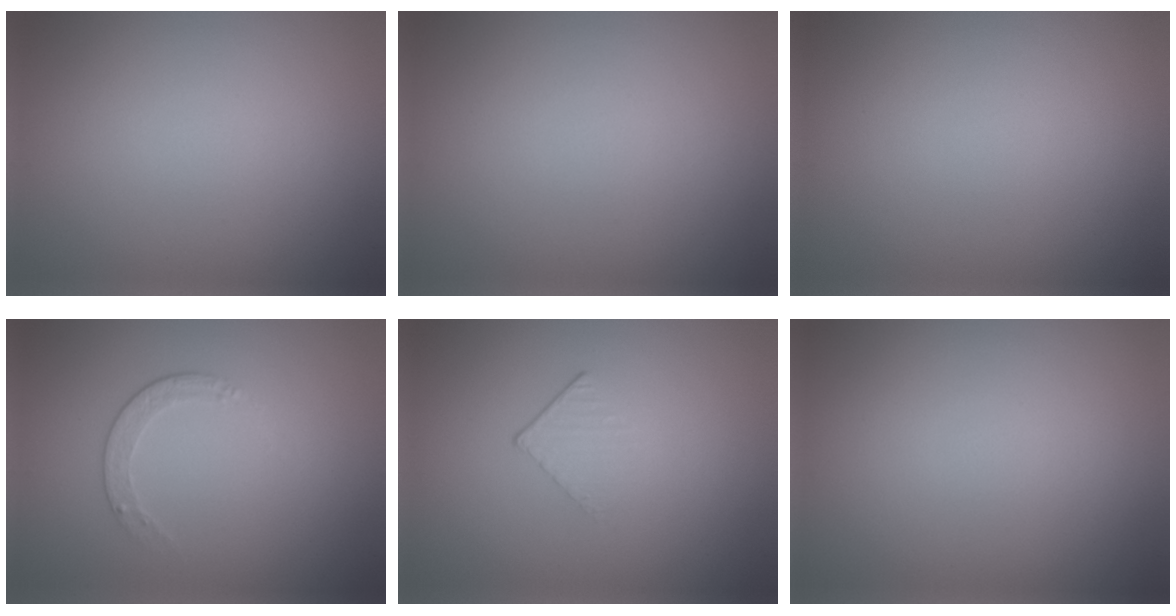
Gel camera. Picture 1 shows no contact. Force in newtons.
{"total": 0.0}
{"total": 0.0}
{"total": 1.6, "press": 1.2, "slide": 1.1}
{"total": 1.2, "press": 0.5, "slide": 1.1}
{"total": 0.0}